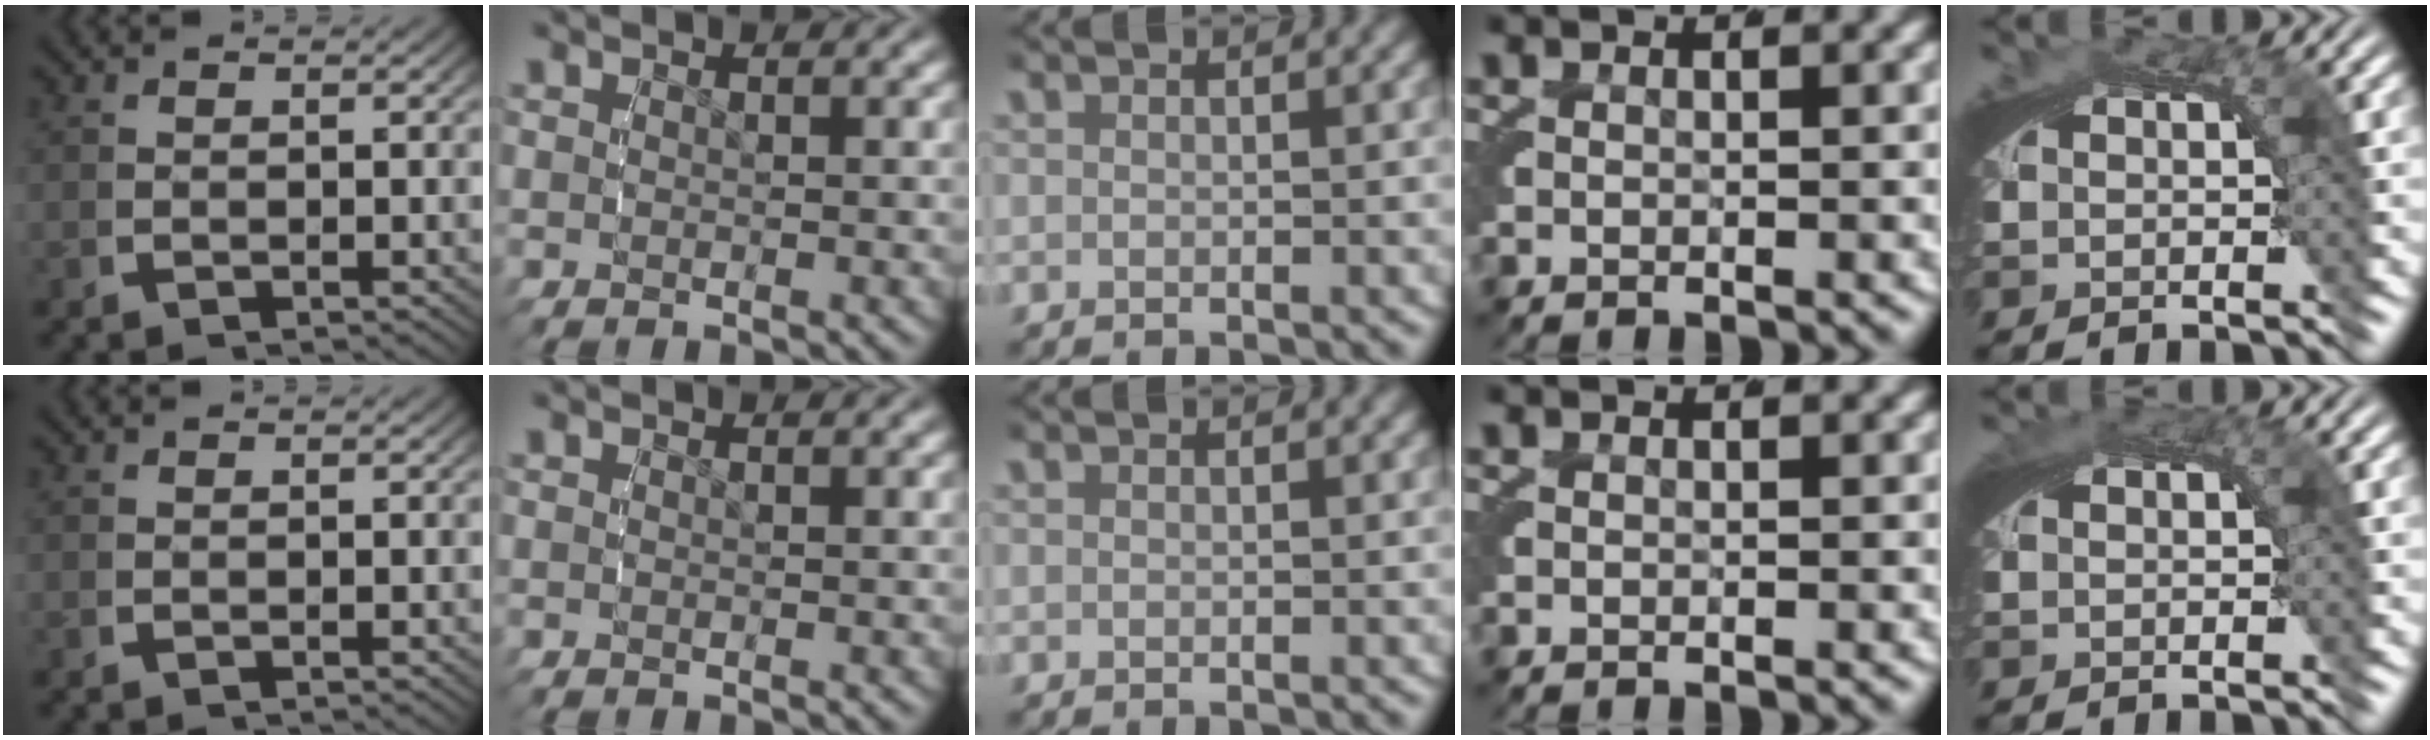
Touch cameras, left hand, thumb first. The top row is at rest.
{"little": {"total": 0.8, "force": [0.3, 0.4, 0.6], "torque": [-0.009, 0.003, 0.003]}}